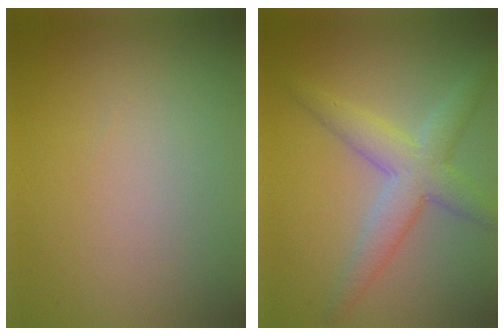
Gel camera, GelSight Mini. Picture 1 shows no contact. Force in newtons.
{"total": 4.7, "press": 4.7, "slide": 0.2}